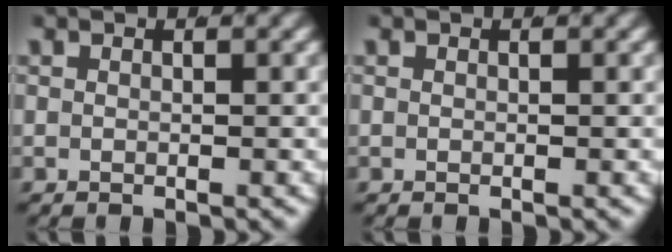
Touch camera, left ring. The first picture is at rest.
{"total": 0.0}